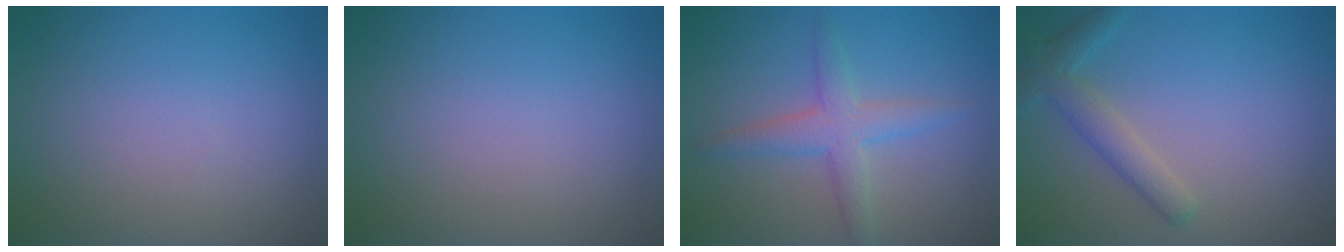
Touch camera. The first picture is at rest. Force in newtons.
{"total": 0.0}
{"total": 3.4, "press": 3.4, "slide": 0.2}
{"total": 2.1, "press": 2.1, "slide": 0.3}